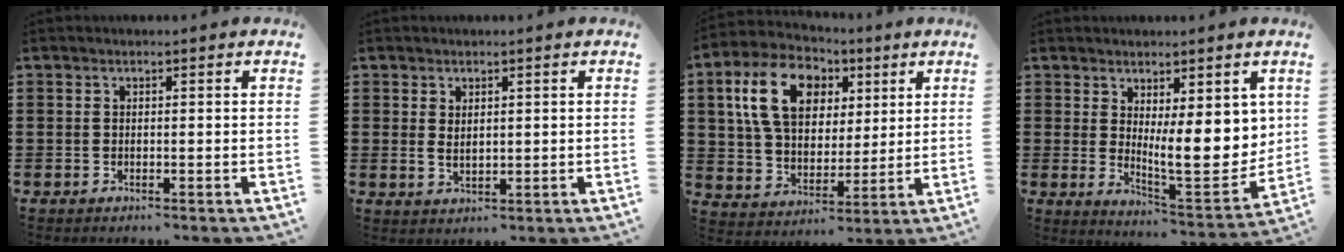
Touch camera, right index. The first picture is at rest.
{"total": 1.6, "force": [1.1, 0.8, 0.8], "torque": [-0.017, 0.005, 0.020]}
{"total": 13.1, "force": [4.9, 8.9, 8.3], "torque": [-0.177, 0.019, 0.088]}
{"total": 9.0, "force": [2.8, 3.6, 7.8], "torque": [-0.106, -0.036, 0.052]}